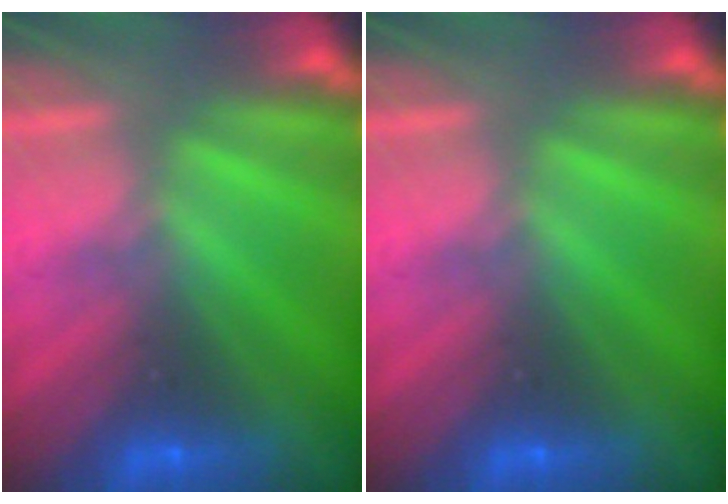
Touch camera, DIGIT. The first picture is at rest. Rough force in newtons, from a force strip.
{"total": 0.0}